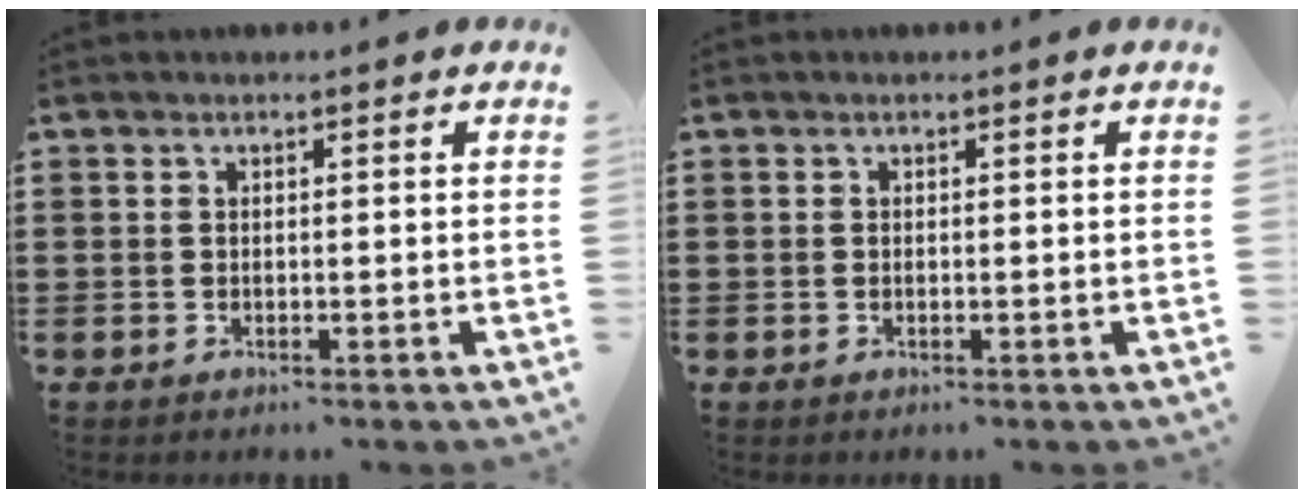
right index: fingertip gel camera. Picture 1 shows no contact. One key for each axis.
{"total": 0.0}